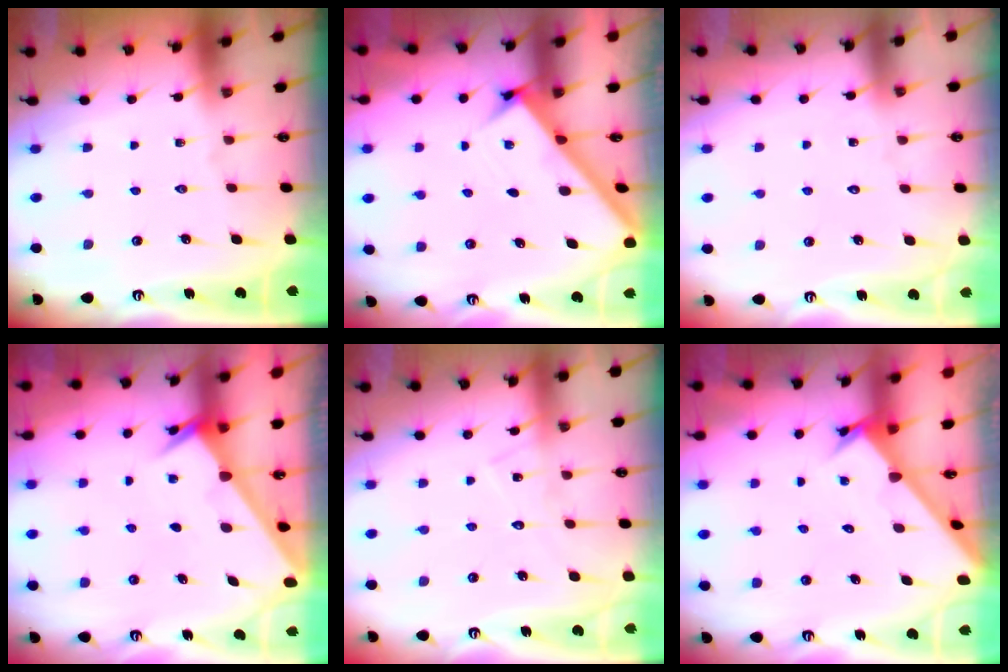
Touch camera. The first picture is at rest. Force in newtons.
{"total": 2.4, "press": 2.4, "slide": 0.2}
{"total": 5.4, "press": 5.4, "slide": 0.5}
{"total": 1.9, "press": 1.9, "slide": 0.0}
{"total": 8.4, "press": 8.4, "slide": 0.5}
{"total": 2.7, "press": 2.6, "slide": 0.2}